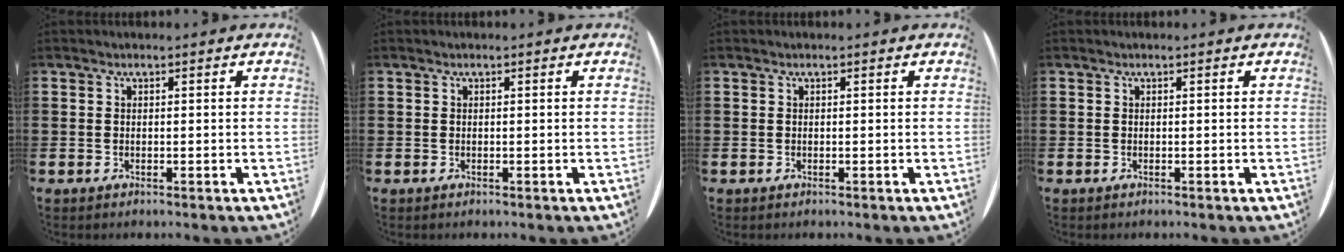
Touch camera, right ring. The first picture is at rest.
{"total": 0.0}
{"total": 0.0}
{"total": 0.0}